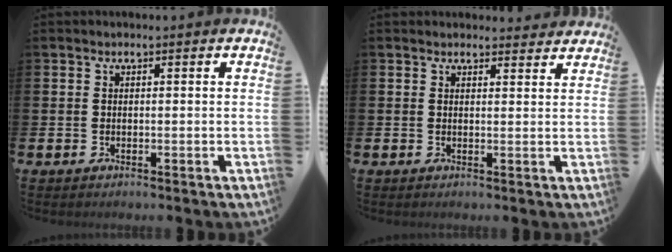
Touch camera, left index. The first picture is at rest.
{"total": 1.9, "force": [1.8, 0.5, -0.1], "torque": [0.007, -0.008, 0.032]}